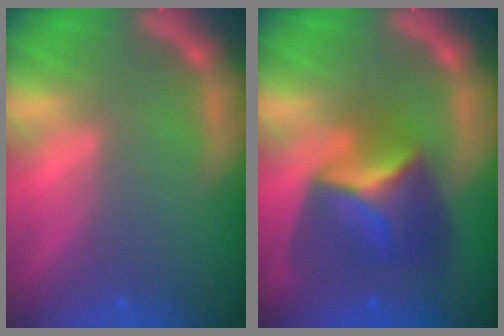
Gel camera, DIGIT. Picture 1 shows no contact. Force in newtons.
{"total": 7.4}